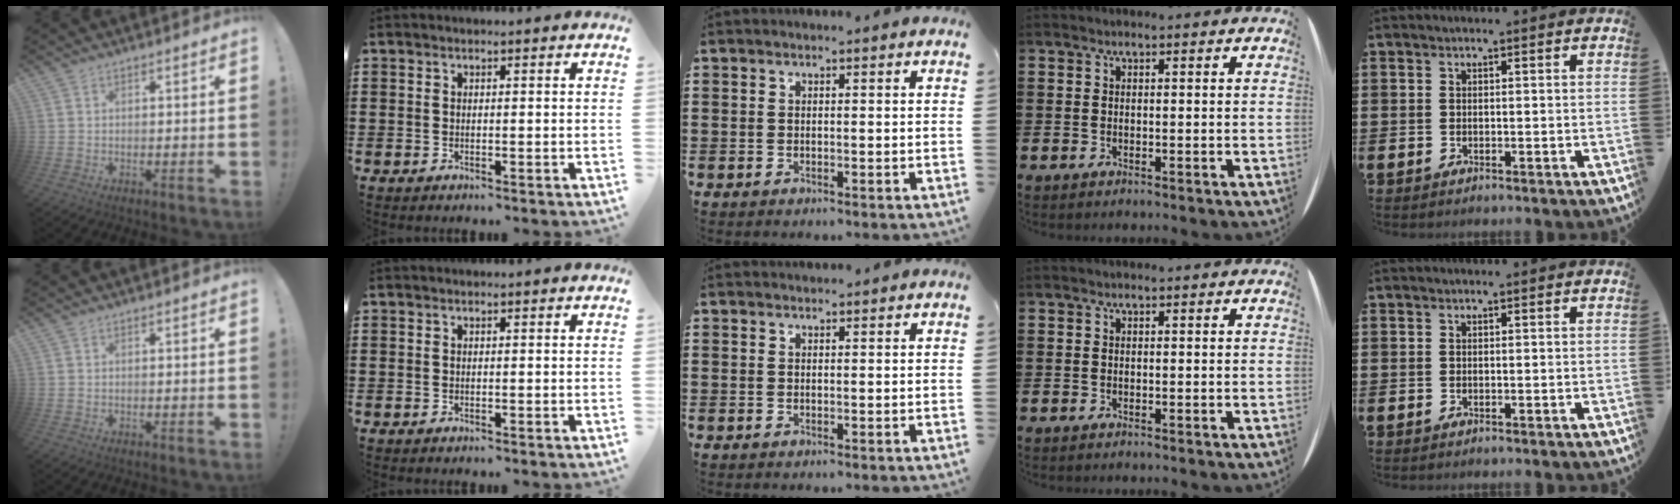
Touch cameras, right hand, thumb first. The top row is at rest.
{"middle": {"total": 0.7, "force": [0.7, 0.1, -0.1], "torque": [0.007, -0.002, 0.012]}}